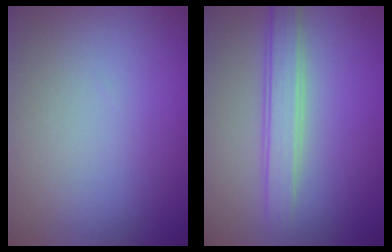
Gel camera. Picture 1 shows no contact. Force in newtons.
{"total": 2.9, "press": 2.9, "slide": 0.1}